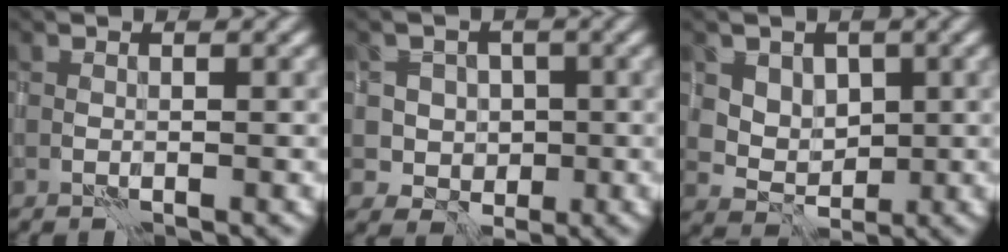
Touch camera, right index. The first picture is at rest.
{"total": 3.4, "force": [0.5, 3.3, 0.7], "torque": [0.000, -0.002, 0.006]}
{"total": 3.4, "force": [1.6, 2.8, 1.1], "torque": [-0.031, -0.020, 0.055]}